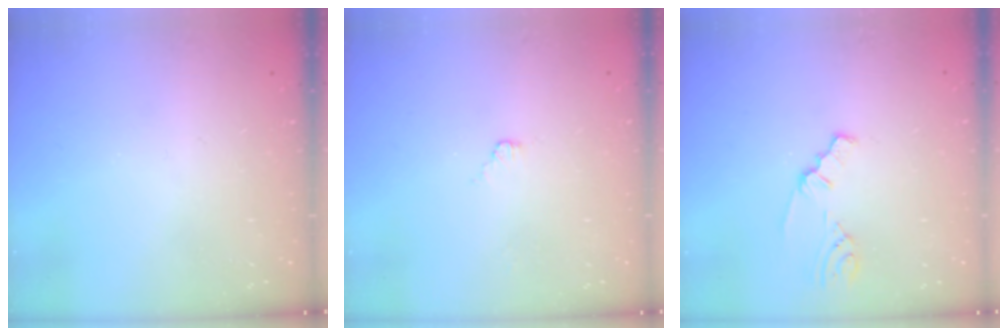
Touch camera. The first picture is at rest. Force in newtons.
{"total": 2.5, "press": 2.5, "slide": 0.3}
{"total": 1.6, "press": 1.5, "slide": 0.4}